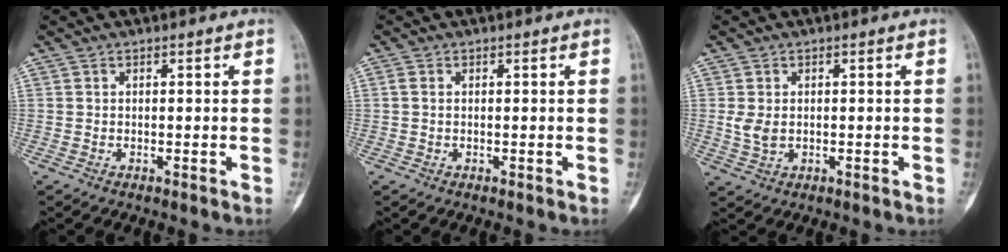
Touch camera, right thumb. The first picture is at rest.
{"total": 1.1, "force": [0.2, 0.8, 0.8], "torque": [-0.019, 0.001, 0.002]}
{"total": 3.1, "force": [0.1, 2.1, 2.3], "torque": [-0.045, -0.002, 0.005]}